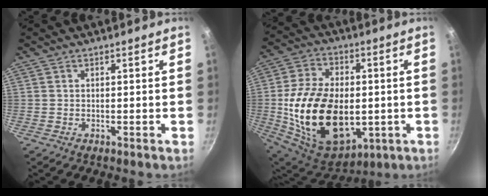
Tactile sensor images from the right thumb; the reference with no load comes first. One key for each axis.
{"total": 24.9, "fx": -2.1, "fy": 16.1, "fz": 18.8, "tx": -0.327, "ty": 0.002, "tz": -0.017}